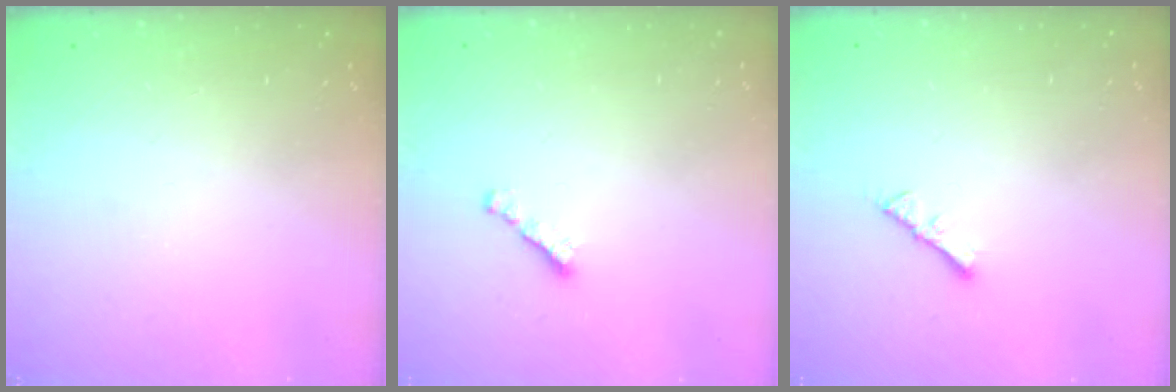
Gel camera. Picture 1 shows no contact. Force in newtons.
{"total": 1.7, "press": 1.6, "slide": 0.5}
{"total": 2.3, "press": 2.2, "slide": 0.4}